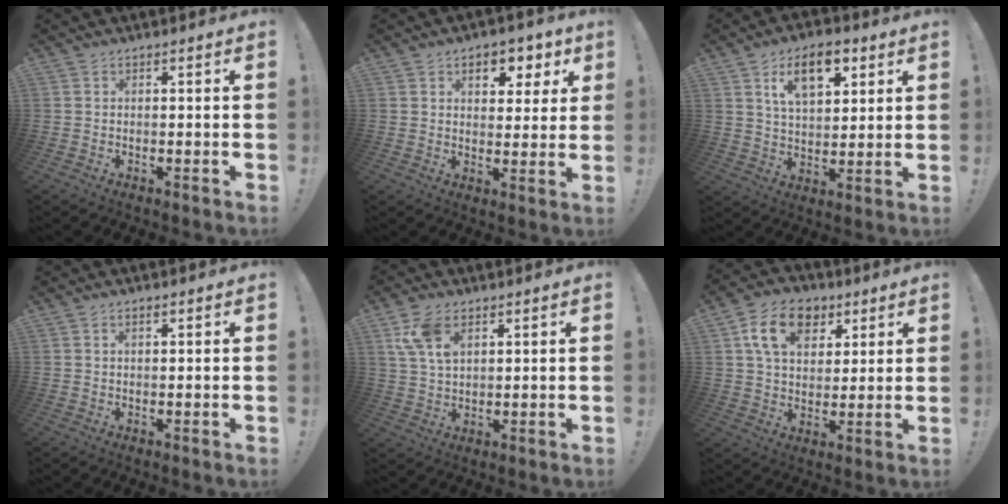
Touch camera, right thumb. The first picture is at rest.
{"total": 7.3, "force": [3.6, 5.1, 3.9], "torque": [-0.038, -0.020, 0.062]}
{"total": 12.0, "force": [6.1, 6.3, 8.1], "torque": [-0.129, -0.011, 0.110]}
{"total": 1.0, "force": [0.6, 0.3, 0.8], "torque": [-0.014, 0.000, 0.010]}
{"total": 9.0, "force": [4.5, 5.0, 6.0], "torque": [-0.120, -0.006, 0.087]}
{"total": 13.8, "force": [6.5, 9.7, 7.4], "torque": [-0.114, -0.017, 0.123]}